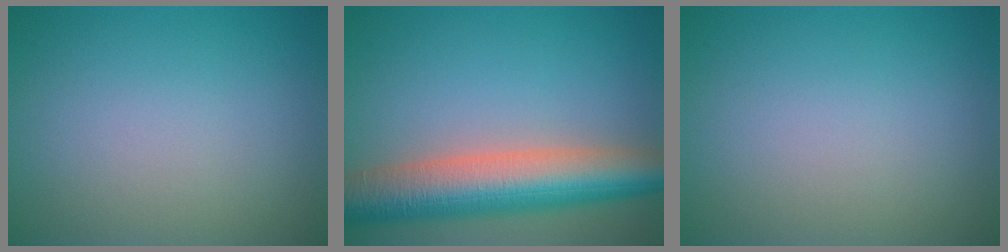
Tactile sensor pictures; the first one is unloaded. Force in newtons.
{"total": 9.3, "press": 9.3, "slide": 0.4}
{"total": 0.0}